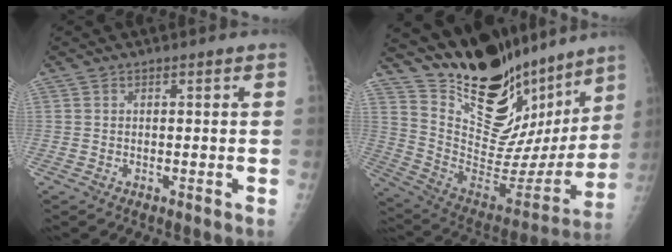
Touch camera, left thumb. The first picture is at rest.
{"total": 28.4, "force": [21.1, 12.1, 14.6], "torque": [-0.195, -0.113, 0.334]}